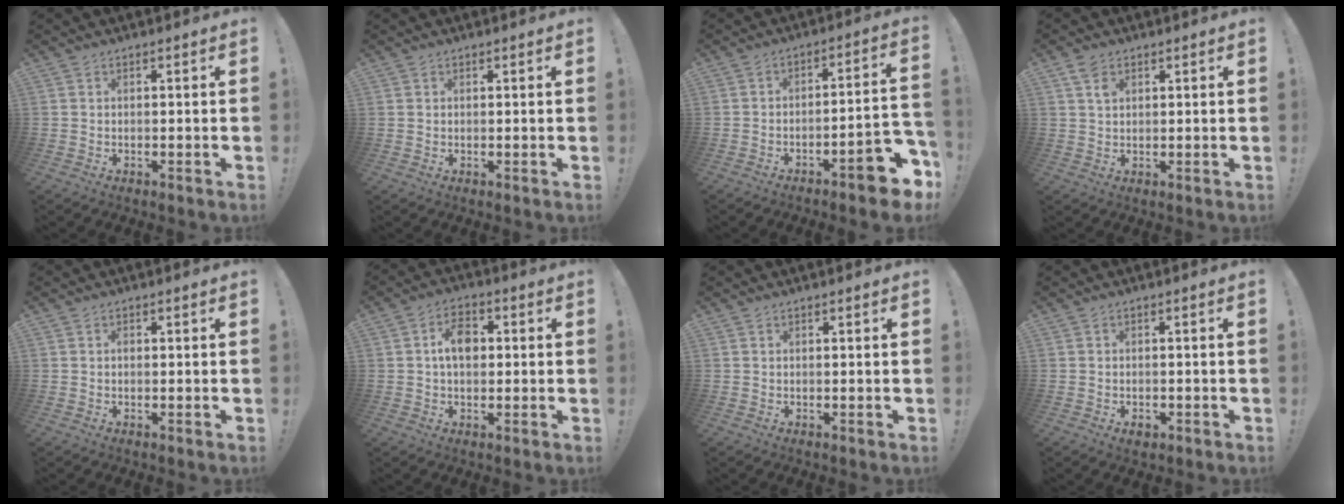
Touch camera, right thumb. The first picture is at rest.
{"total": 1.6, "force": [1.2, 1.1, -0.3], "torque": [0.012, -0.003, 0.020]}
{"total": 10.2, "force": [-6.9, 2.2, 7.2], "torque": [-0.079, 0.041, -0.113]}
{"total": 3.7, "force": [2.1, 2.3, 2.1], "torque": [-0.032, -0.005, 0.038]}
{"total": 0.6, "force": [-0.2, 0.5, 0.3], "torque": [-0.008, 0.003, -0.004]}
{"total": 7.6, "force": [0.9, 4.9, 5.8], "torque": [-0.079, 0.006, 0.013]}
{"total": 0.0}
{"total": 2.1, "force": [-1.1, 1.2, 1.2], "torque": [-0.006, 0.004, -0.020]}